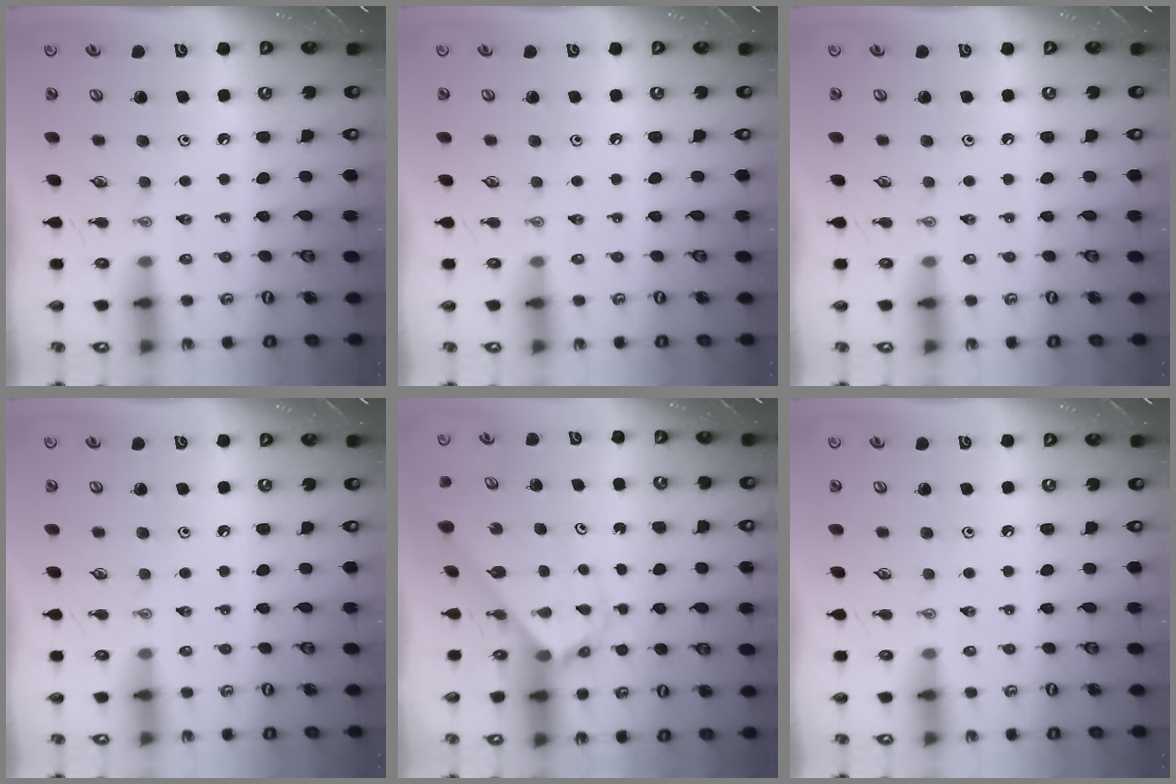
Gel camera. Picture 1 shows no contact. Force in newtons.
{"total": 0.0}
{"total": 0.0}
{"total": 0.0}
{"total": 2.6, "press": 2.6, "slide": 0.2}
{"total": 0.0}